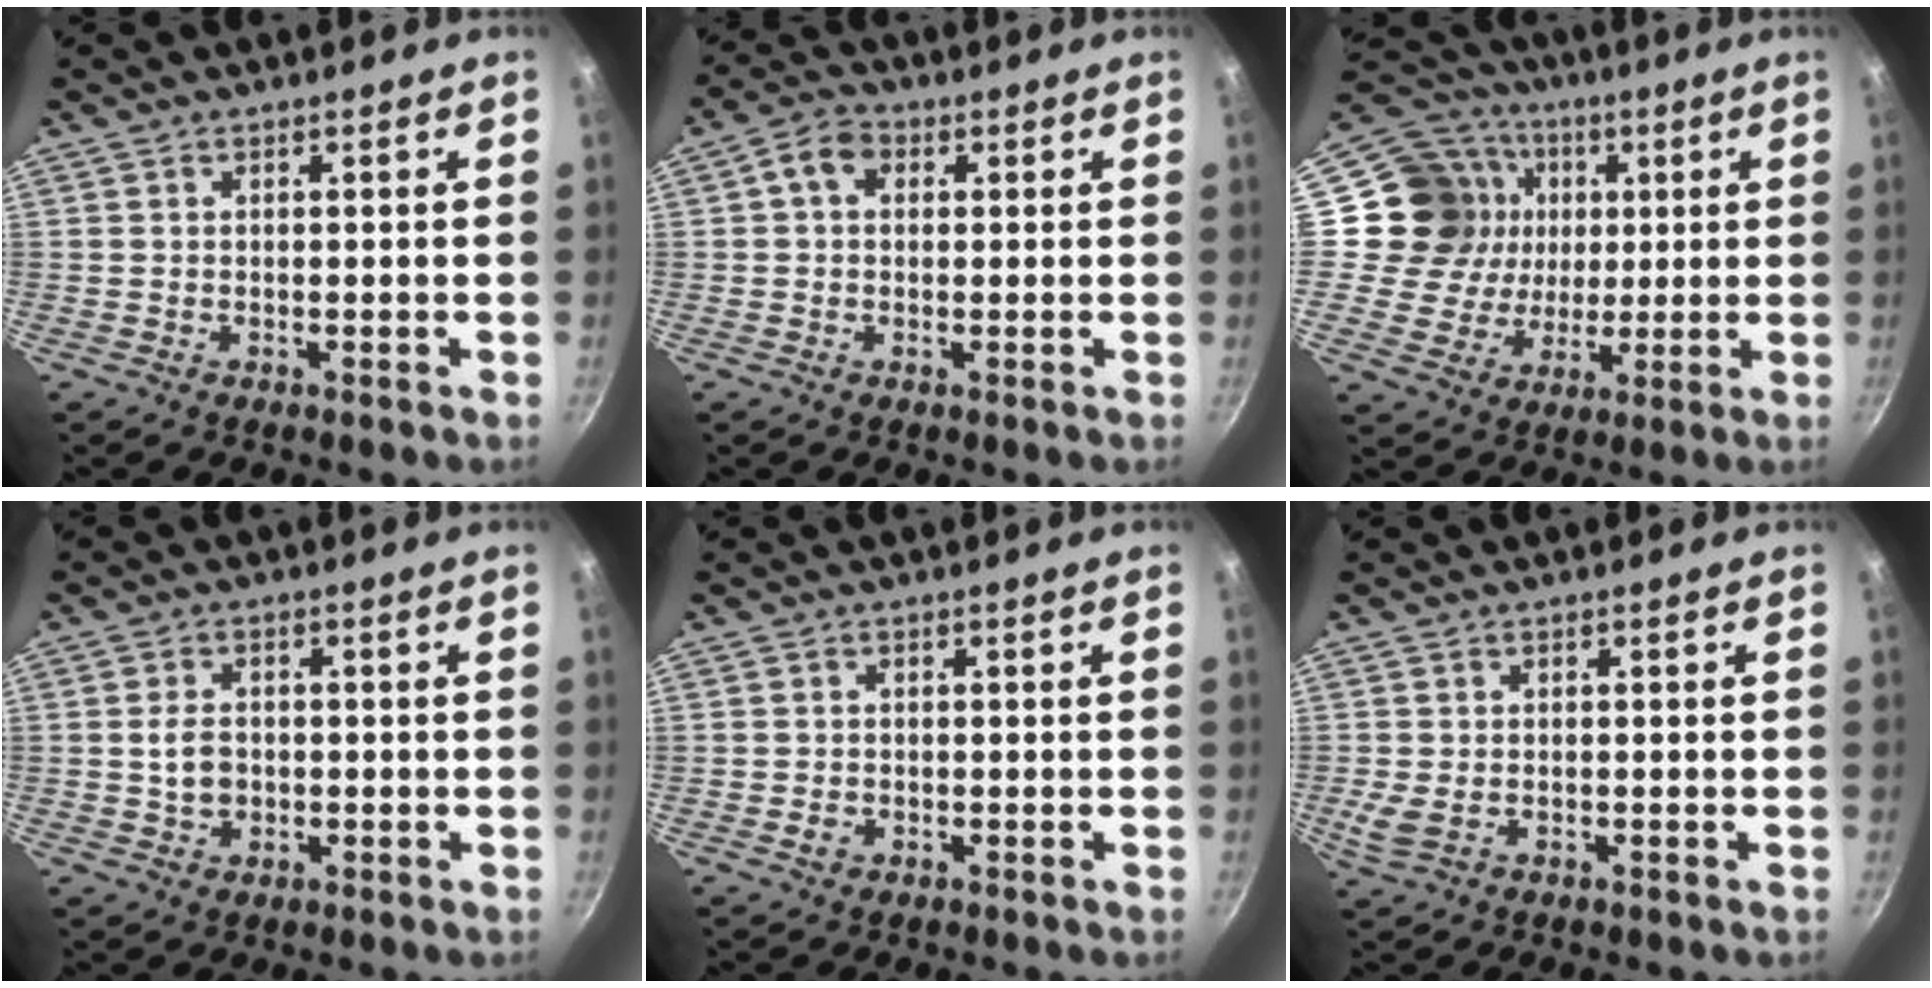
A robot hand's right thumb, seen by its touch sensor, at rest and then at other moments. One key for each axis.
{"total": 5.0, "fx": 1.2, "fy": 3.7, "fz": 3.1, "tx": -0.046, "ty": 0.009, "tz": 0.010}
{"total": 15.6, "fx": 2.4, "fy": 14.5, "fz": 5.4, "tx": -0.071, "ty": 0.012, "tz": 0.033}
{"total": 4.2, "fx": -0.4, "fy": 3.1, "fz": 2.8, "tx": -0.041, "ty": 0.007, "tz": -0.007}
{"total": 1.5, "fx": -0.6, "fy": 1.2, "fz": 0.7, "tx": -0.010, "ty": 0.003, "tz": -0.008}
{"total": 3.5, "fx": -0.8, "fy": 2.3, "fz": 2.5, "tx": -0.051, "ty": -0.005, "tz": -0.013}